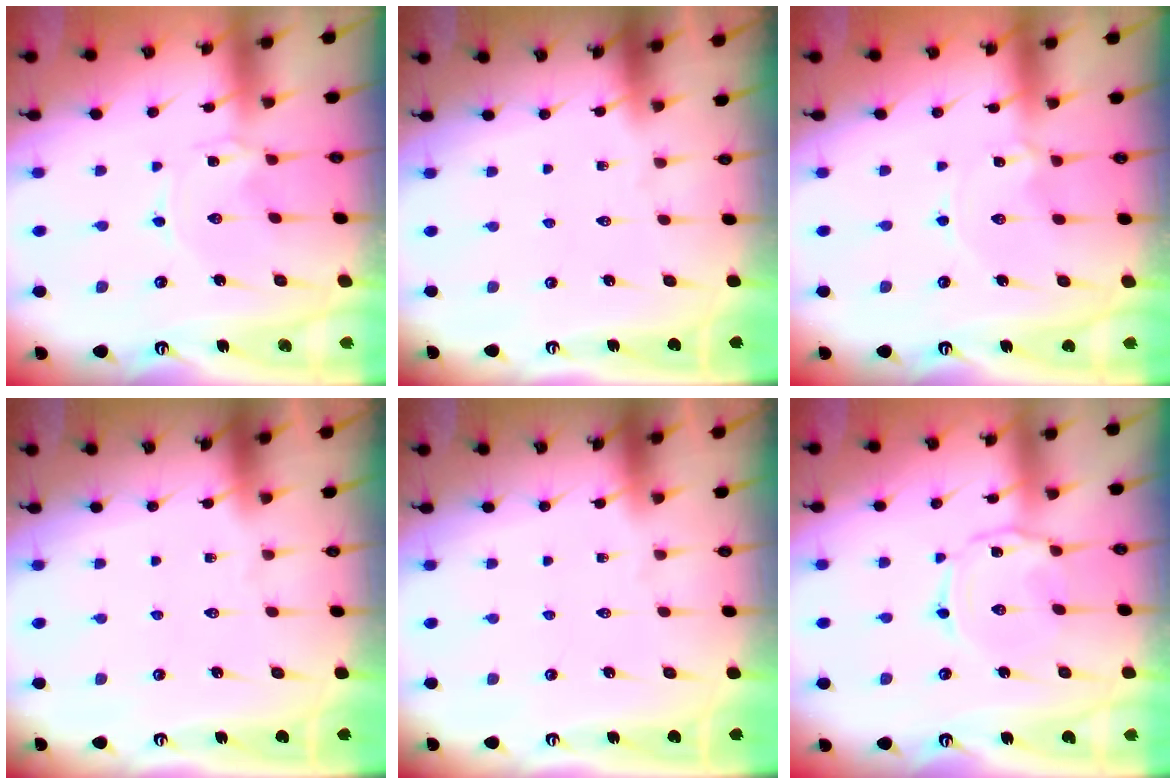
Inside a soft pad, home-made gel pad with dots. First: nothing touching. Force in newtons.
{"total": 0.0}
{"total": 0.7, "press": 0.7, "slide": 0.0}
{"total": 0.0}
{"total": 0.0}
{"total": 2.6, "press": 2.6, "slide": 0.4}